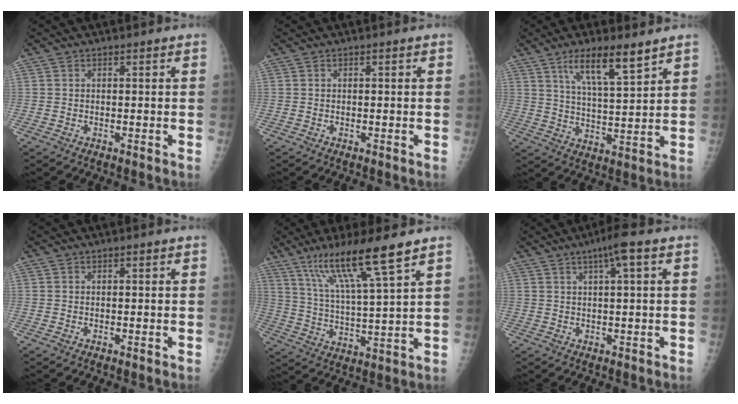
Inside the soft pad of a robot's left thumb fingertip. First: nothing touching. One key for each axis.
{"total": 0.0}
{"total": 9.9, "fx": 6.4, "fy": 1.9, "fz": 7.4, "tx": -0.121, "ty": -0.036, "tz": 0.119}
{"total": 0.0}
{"total": 13.4, "fx": 8.8, "fy": 0.3, "fz": 10.1, "tx": -0.187, "ty": -0.038, "tz": 0.166}
{"total": 4.7, "fx": 2.0, "fy": 0.2, "fz": 4.3, "tx": -0.072, "ty": 0.008, "tz": 0.032}